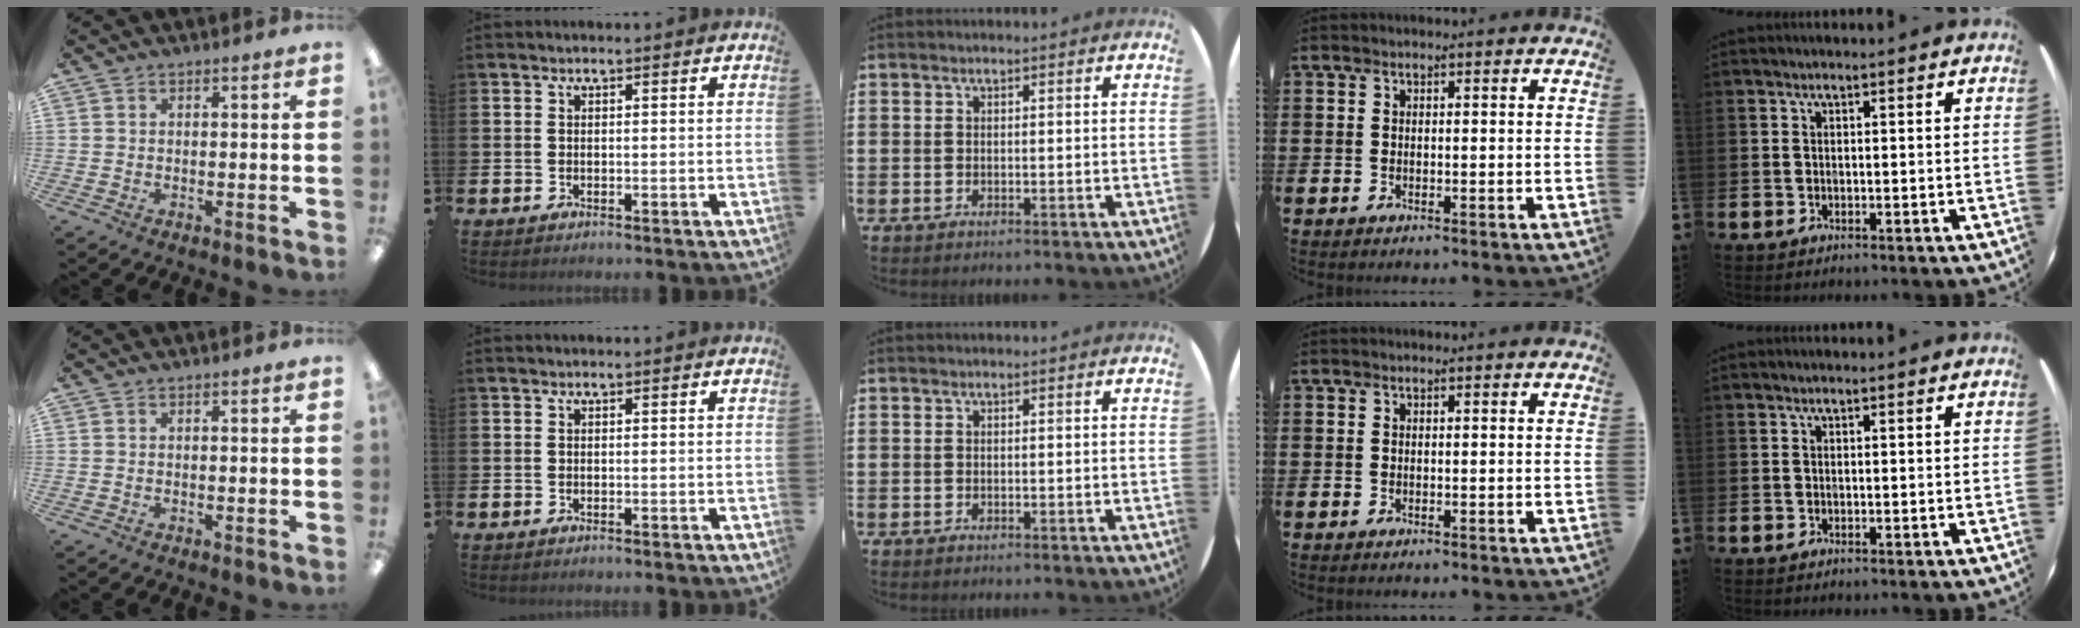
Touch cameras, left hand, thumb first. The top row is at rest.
{}